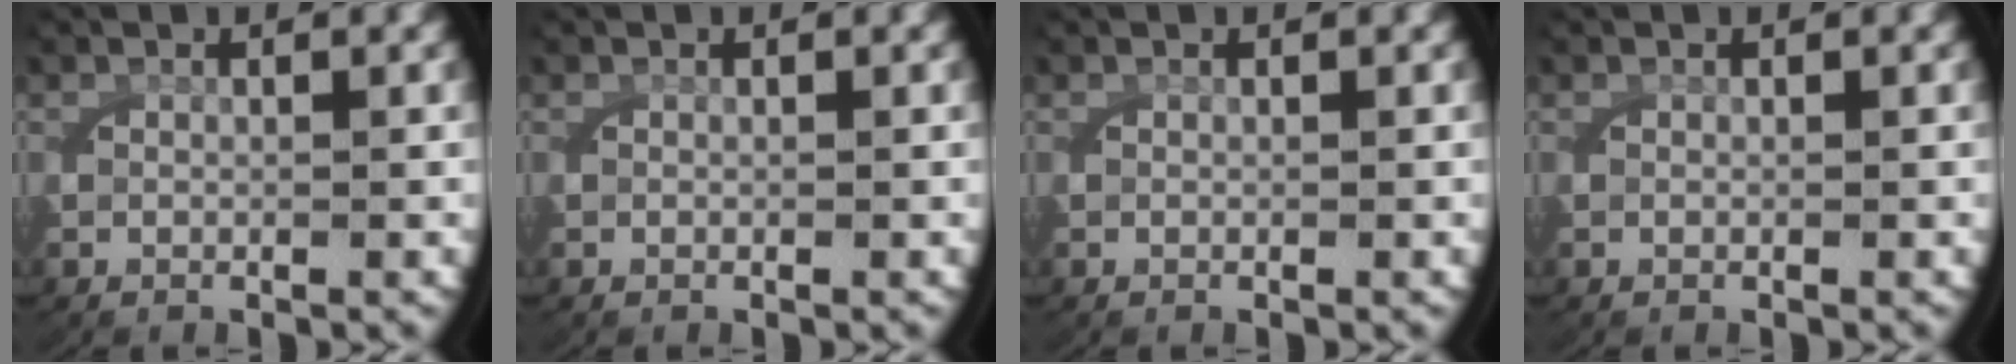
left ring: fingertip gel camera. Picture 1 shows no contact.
{"total": 0.0}
{"total": 0.0}
{"total": 0.0}